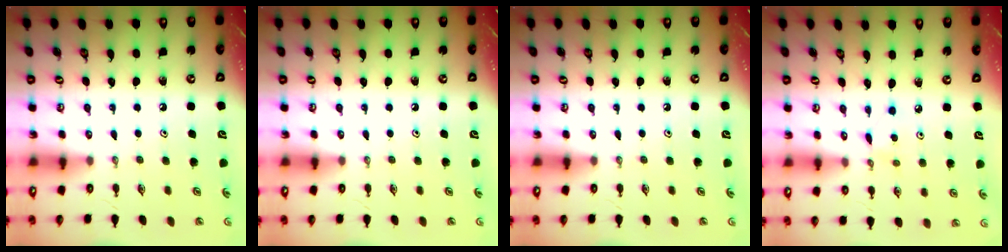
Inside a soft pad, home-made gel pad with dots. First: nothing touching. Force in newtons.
{"total": 0.0}
{"total": 0.0}
{"total": 4.1, "press": 4.1, "slide": 0.4}